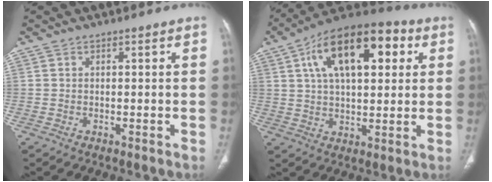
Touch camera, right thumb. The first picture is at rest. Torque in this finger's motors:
{"motor_torque": [0.53, 4.48, 1.44, -0.03, 0.18]}